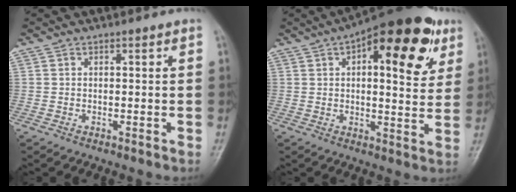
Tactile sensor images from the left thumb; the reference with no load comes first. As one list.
[{"total": 19.9, "force": [8.1, 8.3, 16.1], "torque": [-0.192, -0.005, 0.104]}]